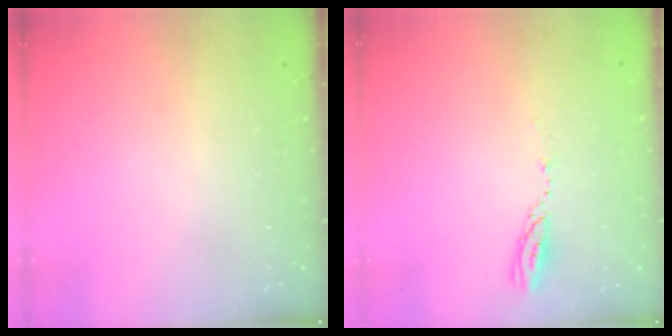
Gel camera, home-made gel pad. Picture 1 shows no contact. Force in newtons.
{"total": 3.6, "press": 3.6, "slide": 0.3}